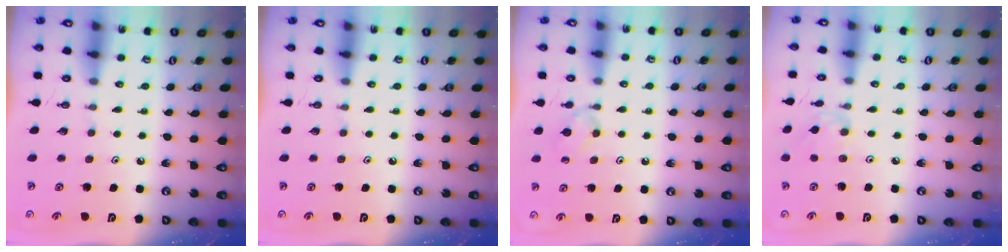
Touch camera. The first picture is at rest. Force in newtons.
{"total": 0.0}
{"total": 4.6, "press": 4.5, "slide": 0.8}
{"total": 2.5, "press": 2.5, "slide": 0.4}